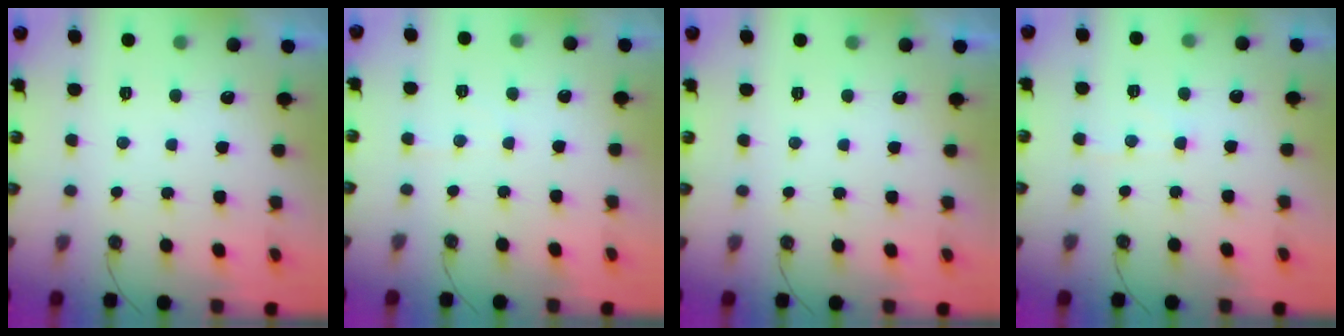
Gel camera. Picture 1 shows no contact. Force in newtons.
{"total": 3.6, "press": 3.6, "slide": 0.5}
{"total": 0.0}
{"total": 3.9, "press": 3.9, "slide": 0.6}